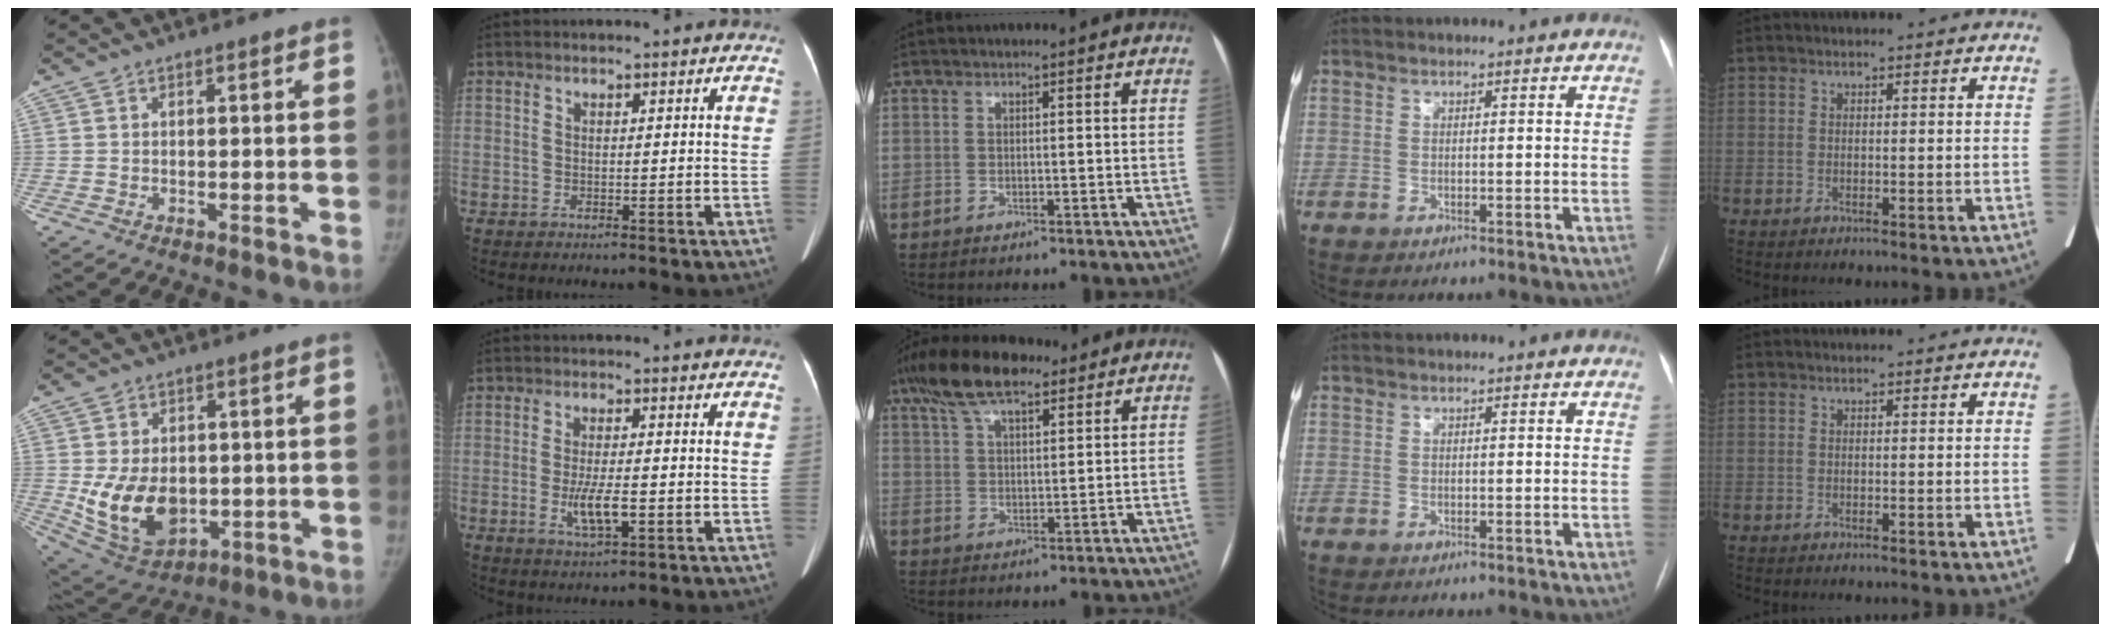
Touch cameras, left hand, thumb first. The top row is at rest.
{"thumb": {"total": 14.1, "force": [-1.3, 9.9, 9.9], "torque": [-0.144, -0.009, 0.007]}, "index": {"total": 4.8, "force": [-1.2, 0.9, 4.6], "torque": [-0.094, -0.008, -0.018]}, "middle": {"total": 11.4, "force": [8.1, 3.9, 7.1], "torque": [-0.145, 0.033, 0.145]}}